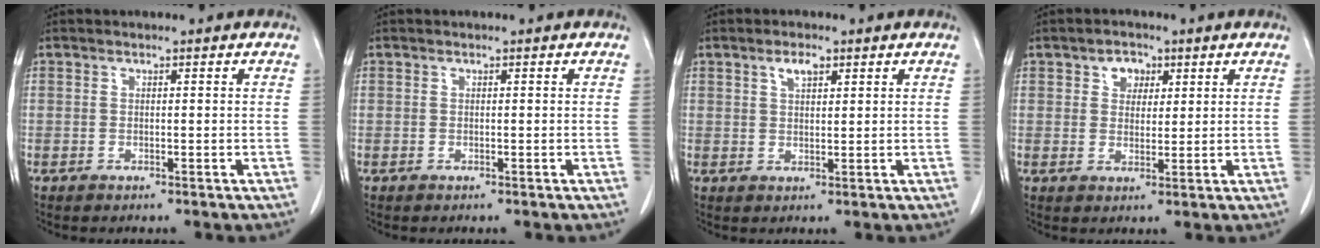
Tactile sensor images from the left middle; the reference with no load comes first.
{"total": 0.0}
{"total": 2.7, "force": [1.6, 1.0, 1.9], "torque": [-0.037, 0.003, 0.029]}
{"total": 3.4, "force": [1.6, 2.5, 1.6], "torque": [-0.021, 0.007, 0.026]}